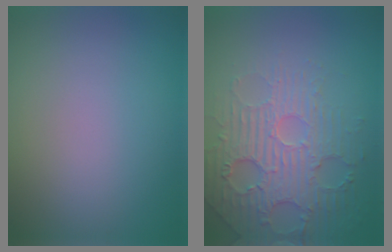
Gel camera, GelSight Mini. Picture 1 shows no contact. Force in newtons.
{"total": 4.8, "press": 4.3, "slide": 2.2}